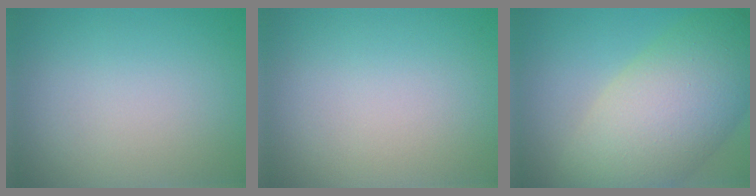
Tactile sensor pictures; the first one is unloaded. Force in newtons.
{"total": 0.0}
{"total": 10.9, "press": 10.9, "slide": 0.8}